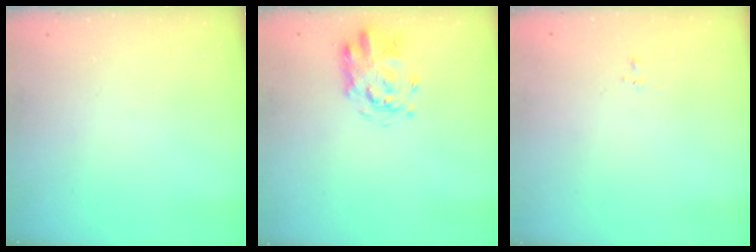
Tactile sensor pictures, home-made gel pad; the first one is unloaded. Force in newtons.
{"total": 3.2, "press": 3.2, "slide": 0.7}
{"total": 2.2, "press": 2.0, "slide": 0.9}